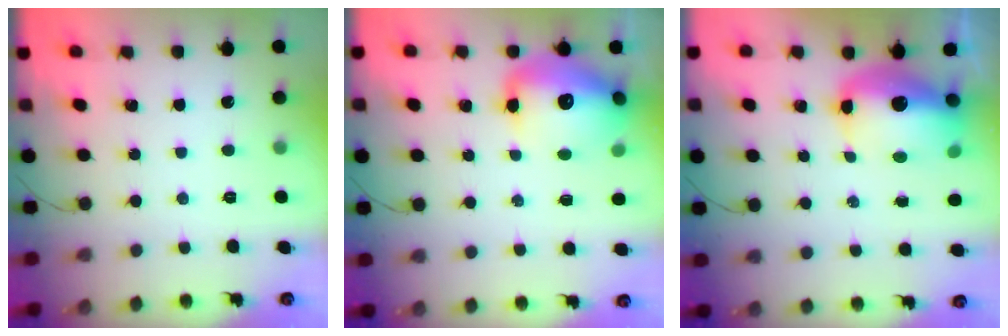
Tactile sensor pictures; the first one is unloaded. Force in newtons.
{"total": 16.4, "press": 15.9, "slide": 4.2}
{"total": 14.7, "press": 14.3, "slide": 3.2}